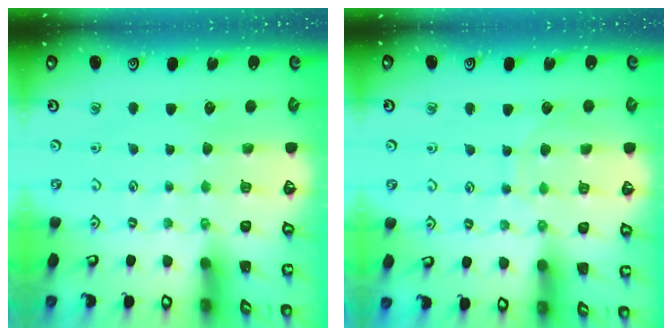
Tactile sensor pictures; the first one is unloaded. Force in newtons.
{"total": 7.5, "press": 7.5, "slide": 0.5}